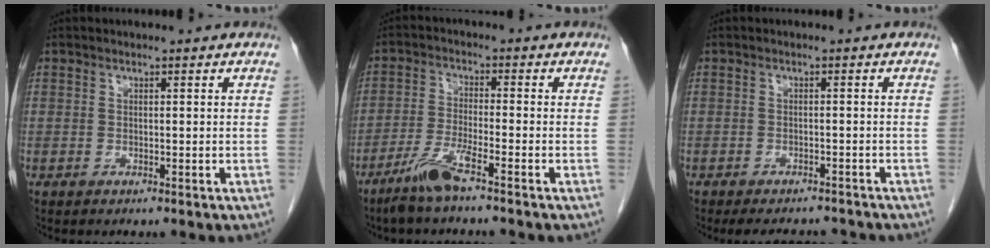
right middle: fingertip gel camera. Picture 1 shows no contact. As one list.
[{"total": 5.6, "force": [-4.1, -0.2, 3.8], "torque": [-0.083, -0.013, -0.087]}, {"total": 7.0, "force": [-6.4, 1.9, 1.9], "torque": [-0.024, -0.002, -0.082]}]